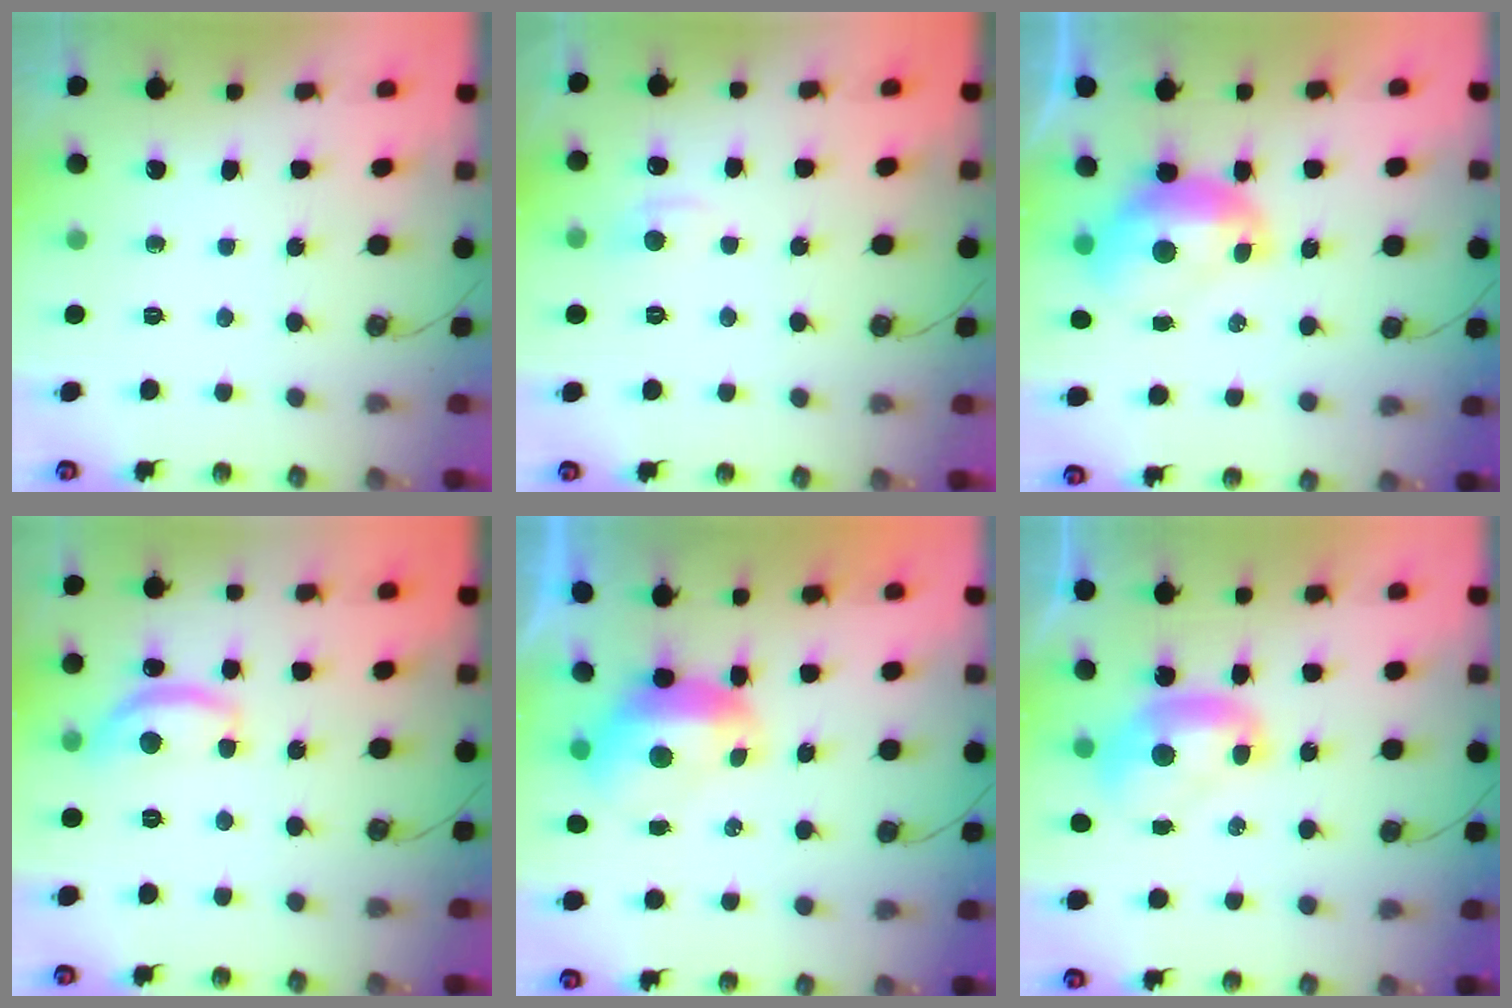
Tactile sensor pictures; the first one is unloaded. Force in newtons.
{"total": 1.6, "press": 1.4, "slide": 0.8}
{"total": 2.5, "press": 2.4, "slide": 0.7}
{"total": 7.9, "press": 7.9, "slide": 0.5}
{"total": 1.5, "press": 1.4, "slide": 0.7}
{"total": 1.6, "press": 1.6, "slide": 0.3}